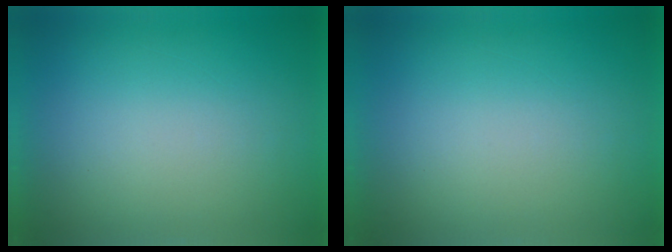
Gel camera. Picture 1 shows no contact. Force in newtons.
{"total": 0.0}